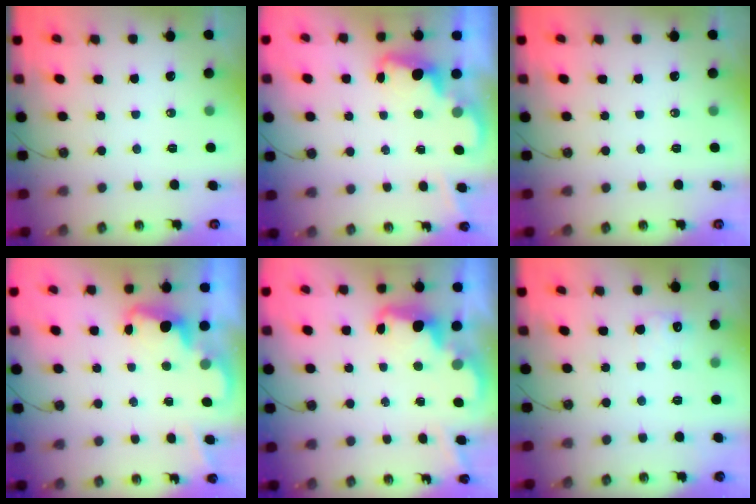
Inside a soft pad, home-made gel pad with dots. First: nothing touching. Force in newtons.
{"total": 2.3, "press": 2.2, "slide": 0.6}
{"total": 0.0}
{"total": 2.3, "press": 2.3, "slide": 0.6}
{"total": 2.4, "press": 2.4, "slide": 0.6}
{"total": 6.4, "press": 6.3, "slide": 1.2}